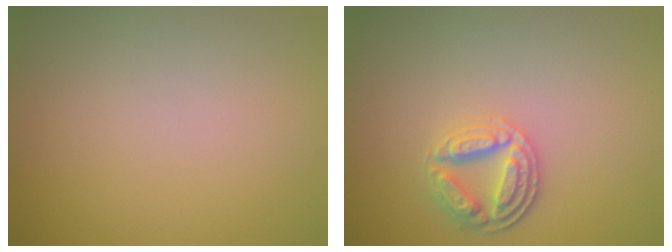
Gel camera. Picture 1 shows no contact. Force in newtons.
{"total": 3.8, "press": 3.2, "slide": 2.0}